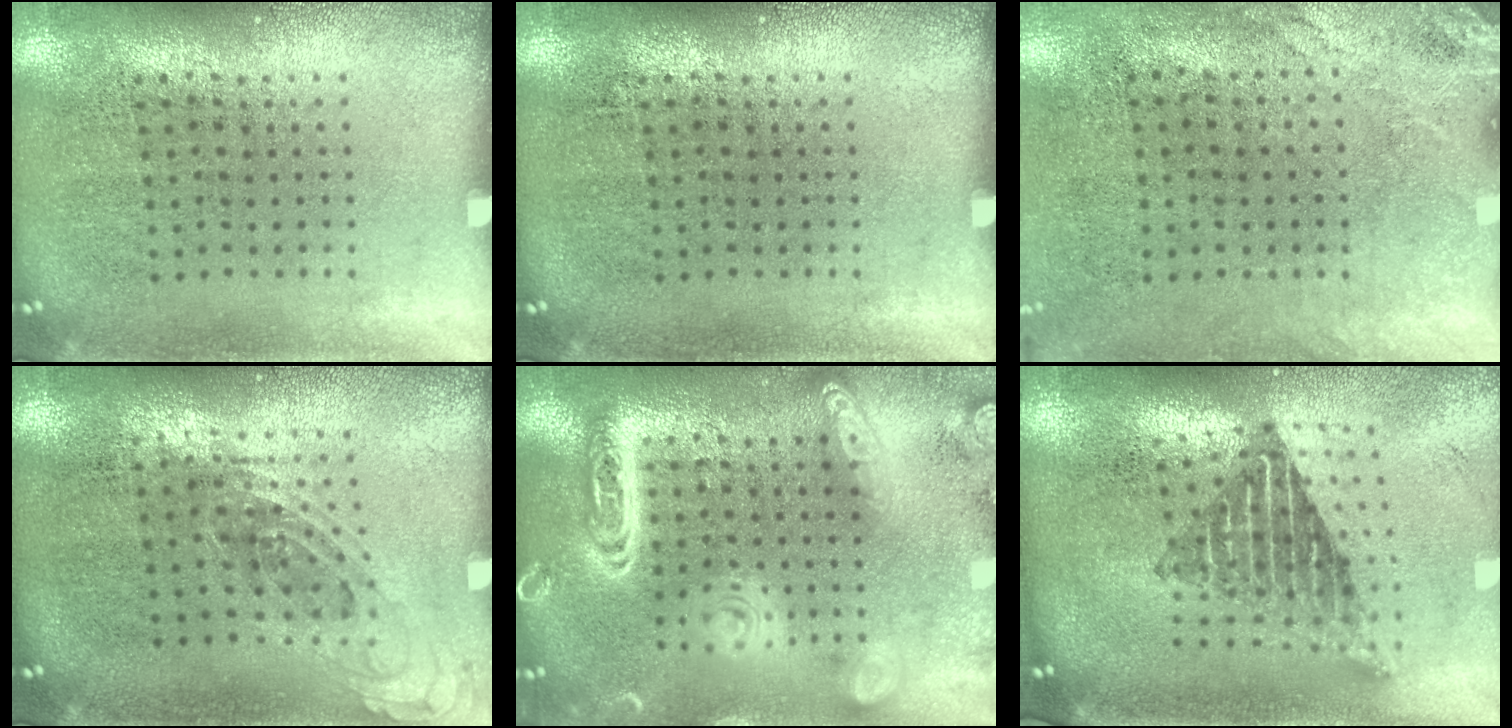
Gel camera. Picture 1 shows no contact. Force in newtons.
{"total": 0.0}
{"total": 2.6, "press": 2.0, "slide": 1.6}
{"total": 0.8, "press": 0.7, "slide": 0.3}
{"total": 3.7, "press": 3.7, "slide": 0.3}
{"total": 2.2, "press": 1.6, "slide": 1.4}